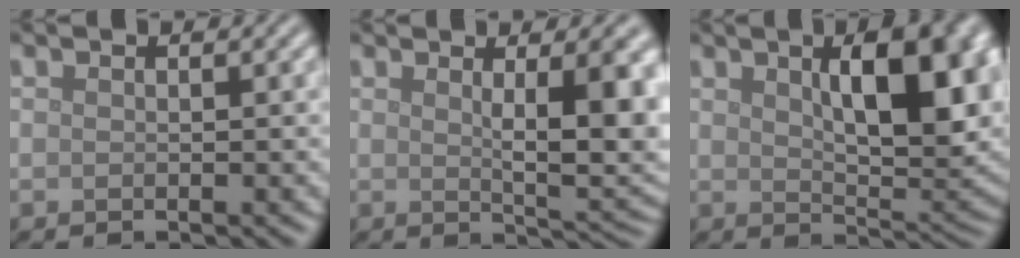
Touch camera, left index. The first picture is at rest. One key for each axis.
{"total": 7.4, "fx": 1.4, "fy": 2.1, "fz": 6.9, "tx": -0.094, "ty": -0.007, "tz": 0.029}
{"total": 10.4, "fx": 3.0, "fy": 4.0, "fz": 9.1, "tx": -0.126, "ty": 0.002, "tz": 0.051}